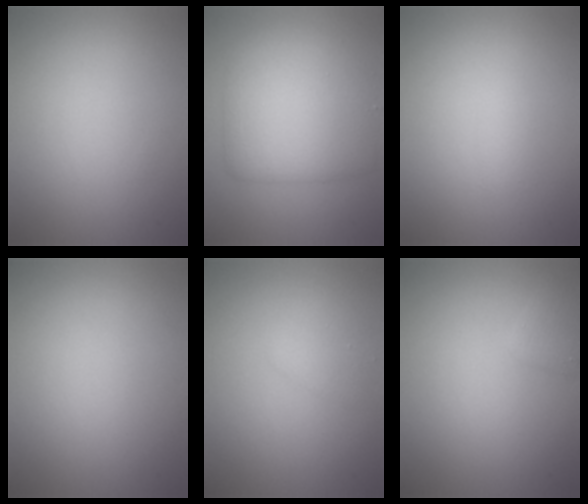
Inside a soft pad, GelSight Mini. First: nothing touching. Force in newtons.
{"total": 6.2, "press": 6.2, "slide": 0.2}
{"total": 0.8, "press": 0.8, "slide": 0.0}
{"total": 0.0}
{"total": 1.3, "press": 1.3, "slide": 0.1}
{"total": 1.3, "press": 1.3, "slide": 0.1}